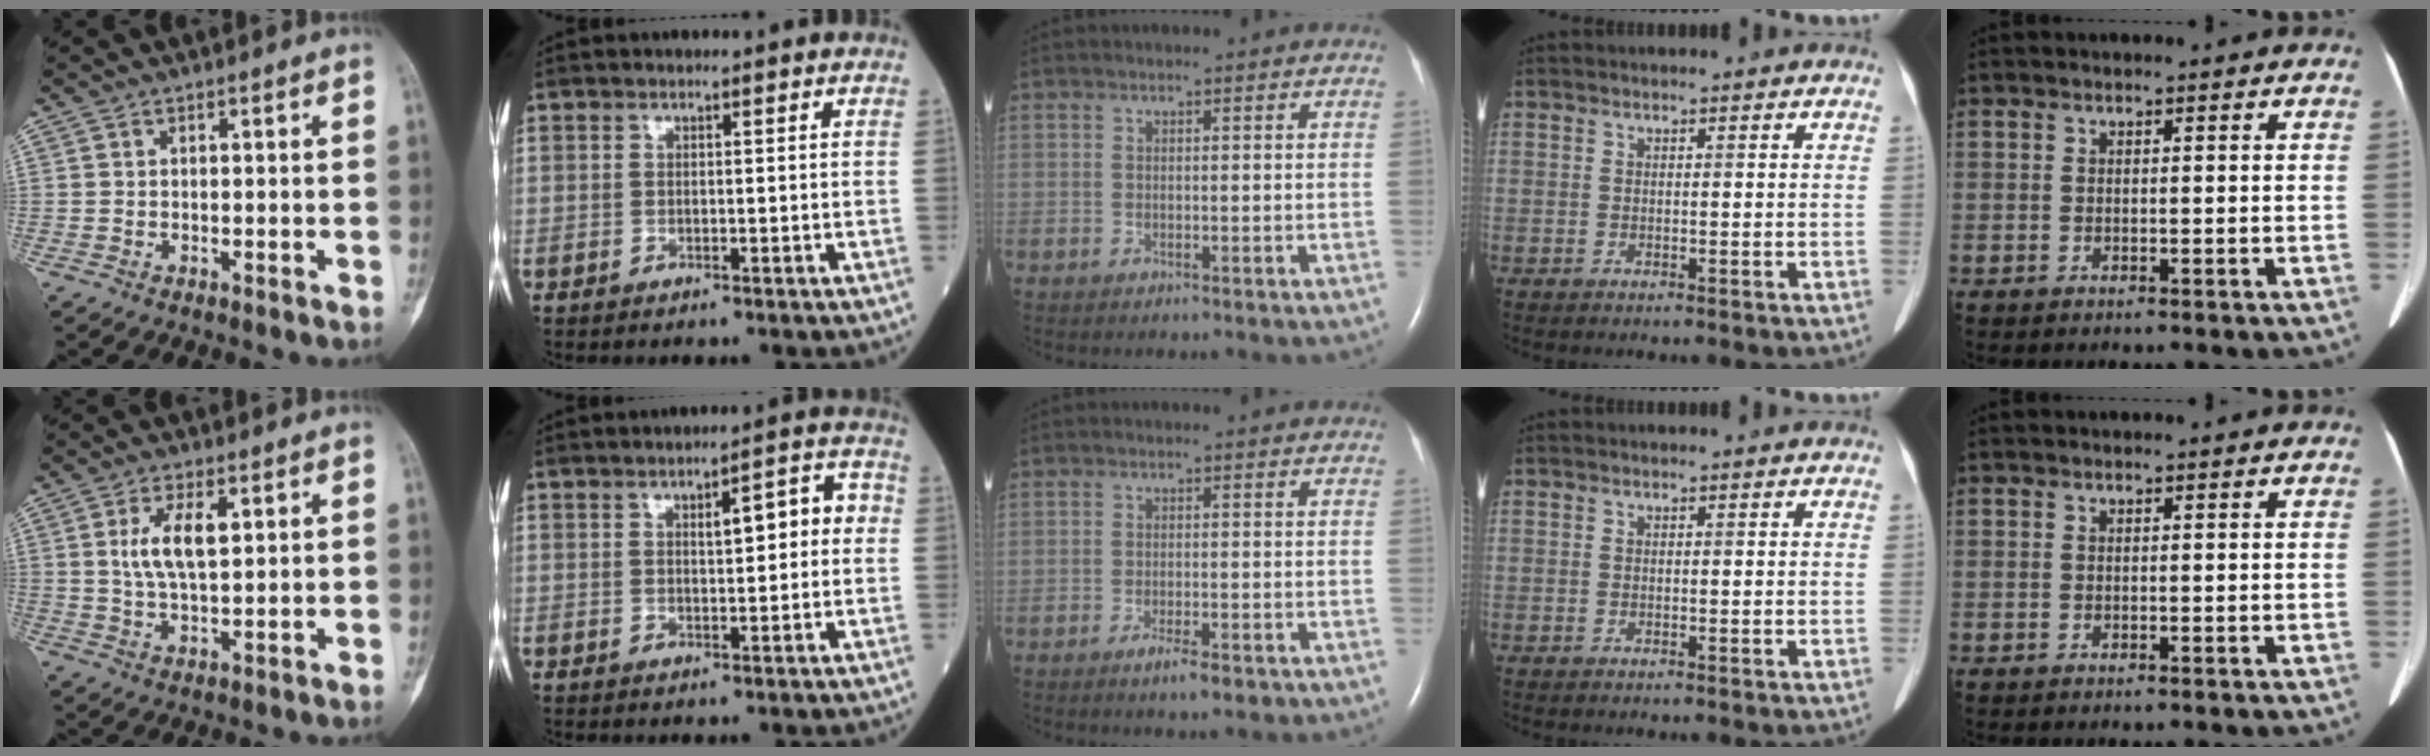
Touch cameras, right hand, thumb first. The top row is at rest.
{"thumb": {"total": 7.6, "force": [2.1, 3.3, 6.5], "torque": [-0.125, -0.008, 0.043]}, "index": {"total": 5.8, "force": [0.8, 1.7, 5.5], "torque": [-0.076, 0.026, 0.012]}, "middle": {"total": 3.4, "force": [-2.2, 0.8, 2.5], "torque": [-0.043, -0.002, -0.032]}}